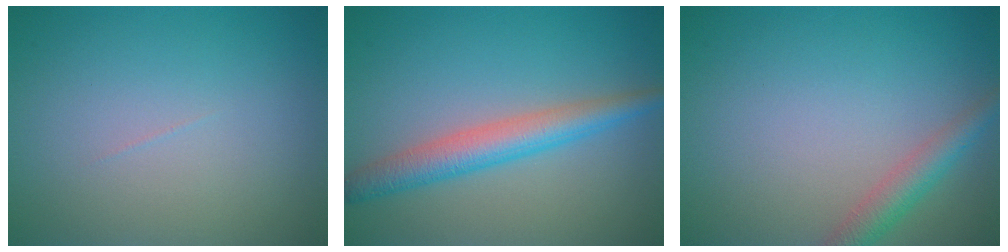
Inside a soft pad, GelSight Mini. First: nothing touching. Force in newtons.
{"total": 4.0, "press": 4.0, "slide": 0.1}
{"total": 2.6, "press": 2.6, "slide": 0.1}